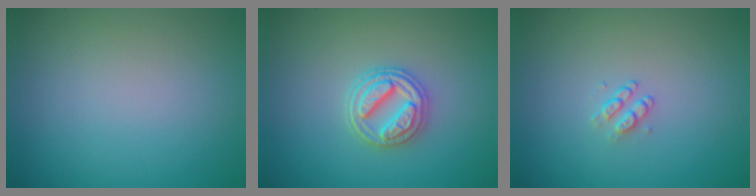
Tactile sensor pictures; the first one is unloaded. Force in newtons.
{"total": 3.6, "press": 3.3, "slide": 1.4}
{"total": 1.1, "press": 0.8, "slide": 0.7}